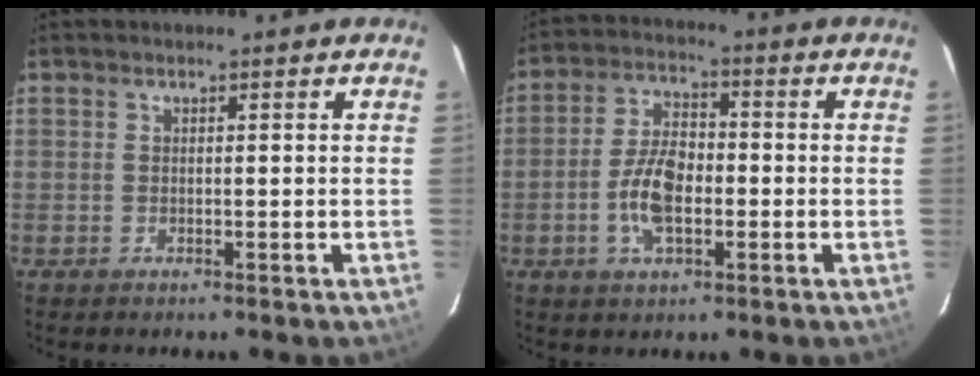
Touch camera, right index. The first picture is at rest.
{"total": 8.3, "force": [-1.9, 4.4, 6.8], "torque": [-0.136, 0.007, -0.033]}